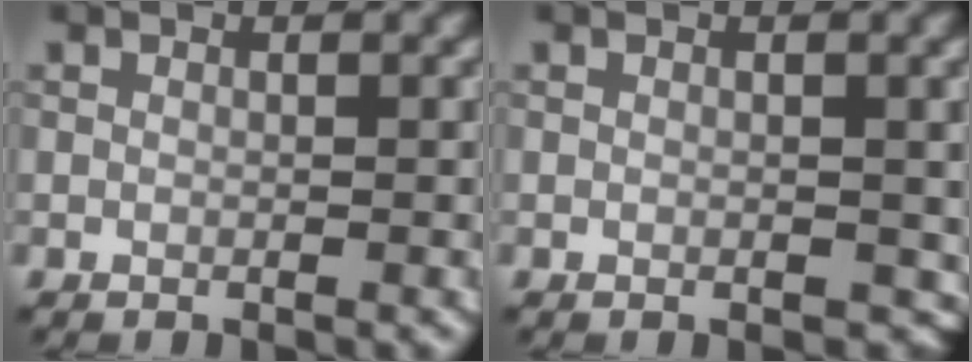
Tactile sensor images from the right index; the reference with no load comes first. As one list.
[{"total": 1.3, "force": [-0.2, 0.8, 1.0], "torque": [-0.015, -0.004, -0.001]}]